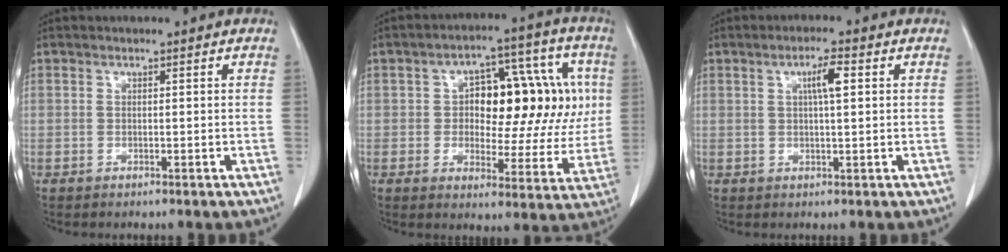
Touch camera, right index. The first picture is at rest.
{"total": 15.5, "force": [2.3, 7.7, 13.2], "torque": [-0.160, 0.040, 0.040]}
{"total": 3.8, "force": [1.1, 0.4, 3.6], "torque": [-0.062, 0.004, 0.018]}